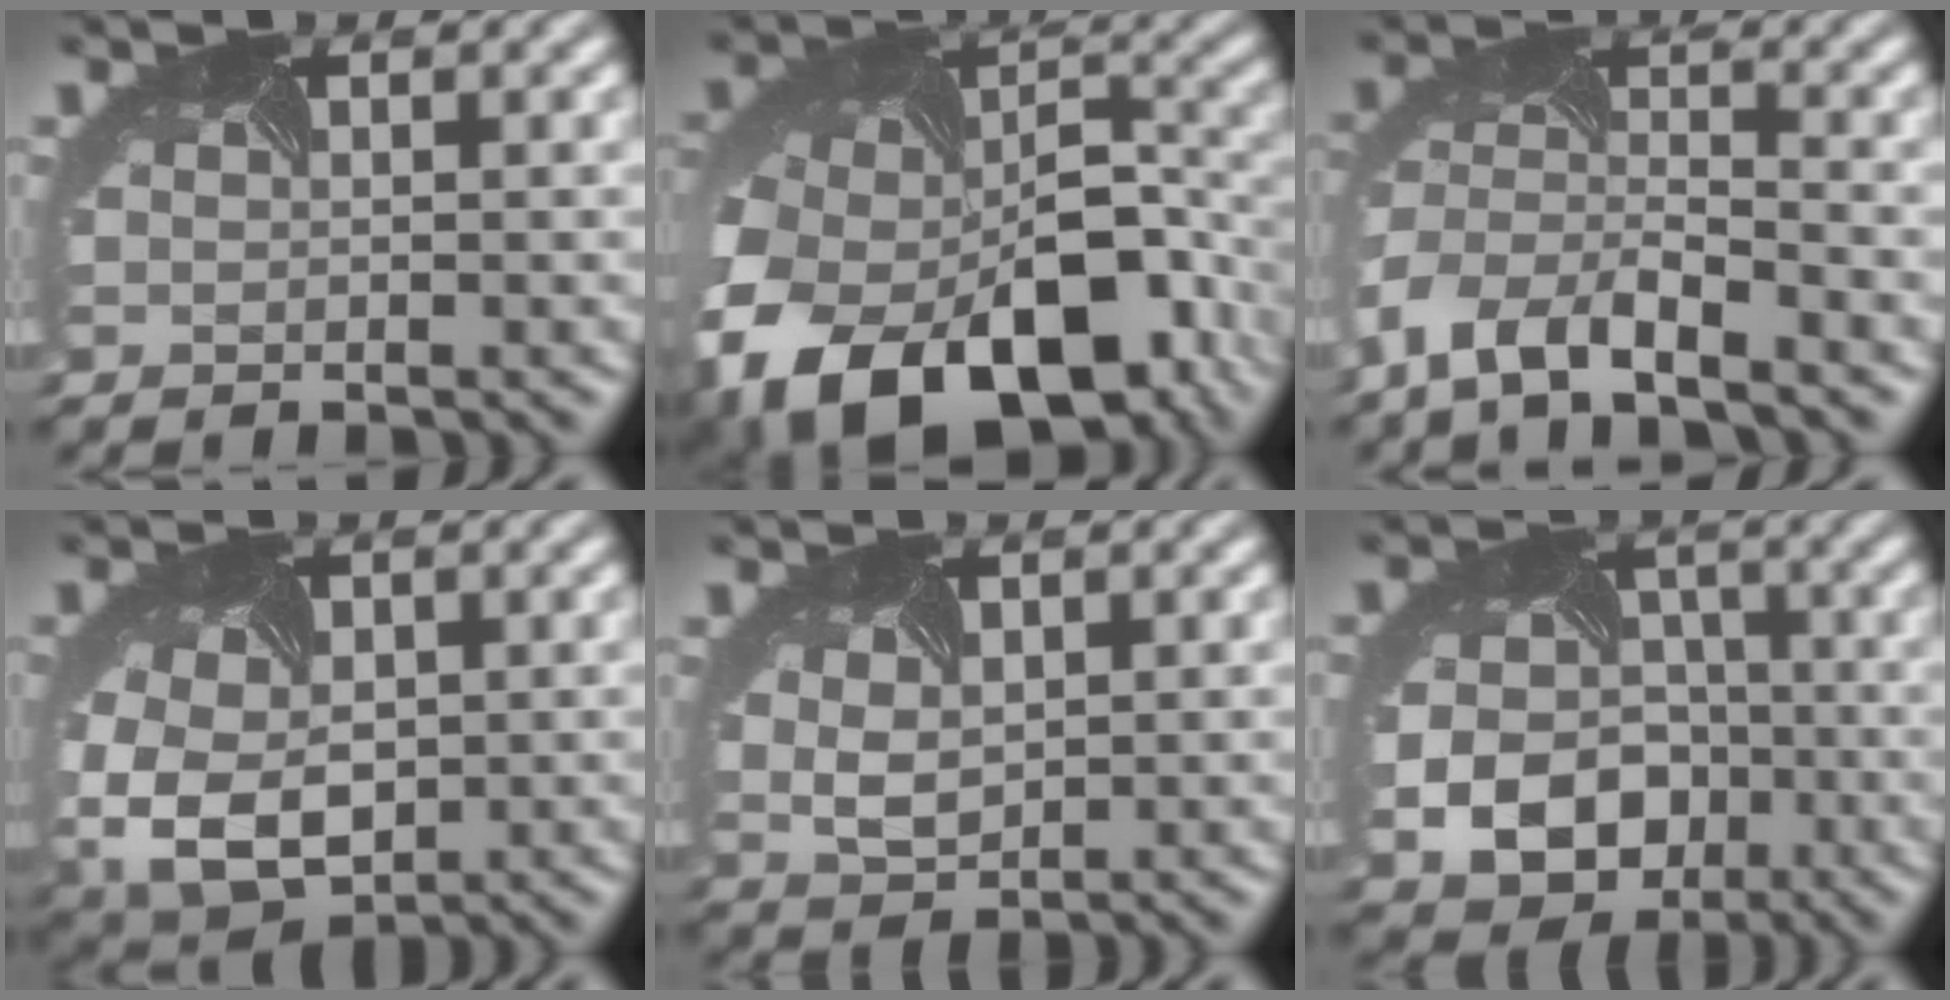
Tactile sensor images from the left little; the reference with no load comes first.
{"total": 16.4, "force": [-8.5, 10.3, 9.6], "torque": [-0.185, -0.047, -0.116]}
{"total": 6.3, "force": [-4.8, 2.1, 3.5], "torque": [-0.070, -0.009, -0.096]}
{"total": 8.2, "force": [-1.6, 6.0, 5.4], "torque": [-0.136, -0.041, -0.006]}
{"total": 2.5, "force": [0.7, 1.8, 1.5], "torque": [-0.037, -0.006, 0.020]}
{"total": 9.0, "force": [-3.3, 7.2, 4.2], "torque": [-0.068, -0.032, -0.055]}